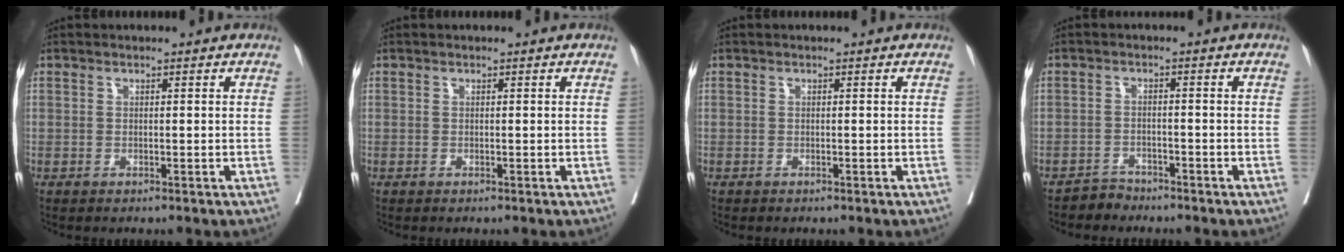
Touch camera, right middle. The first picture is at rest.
{"total": 0.0}
{"total": 0.0}
{"total": 2.0, "force": [-1.8, 0.5, -0.9], "torque": [0.017, 0.000, -0.032]}